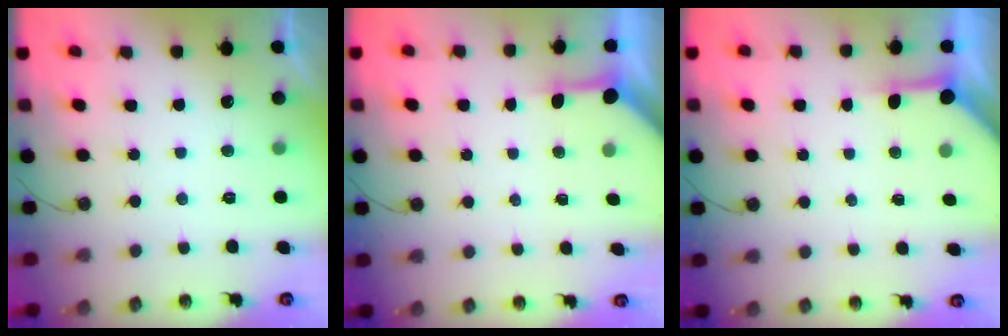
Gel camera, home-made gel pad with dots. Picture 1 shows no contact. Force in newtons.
{"total": 3.4, "press": 3.3, "slide": 0.4}
{"total": 3.9, "press": 3.9, "slide": 0.4}